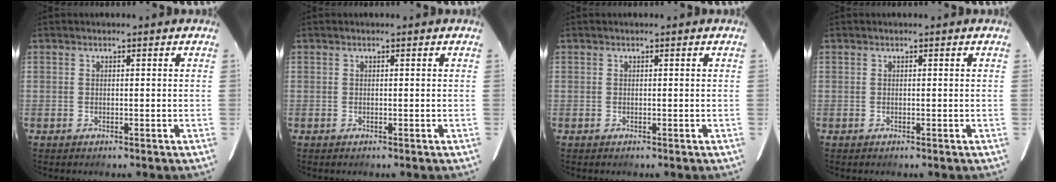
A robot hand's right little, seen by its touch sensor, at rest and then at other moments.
{"total": 0.0}
{"total": 0.0}
{"total": 0.0}